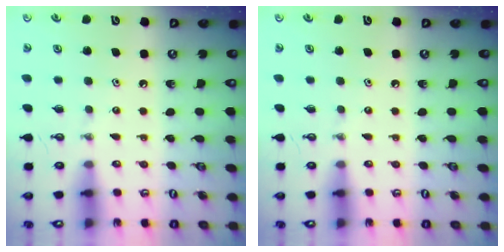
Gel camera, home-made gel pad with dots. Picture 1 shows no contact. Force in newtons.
{"total": 0.0}